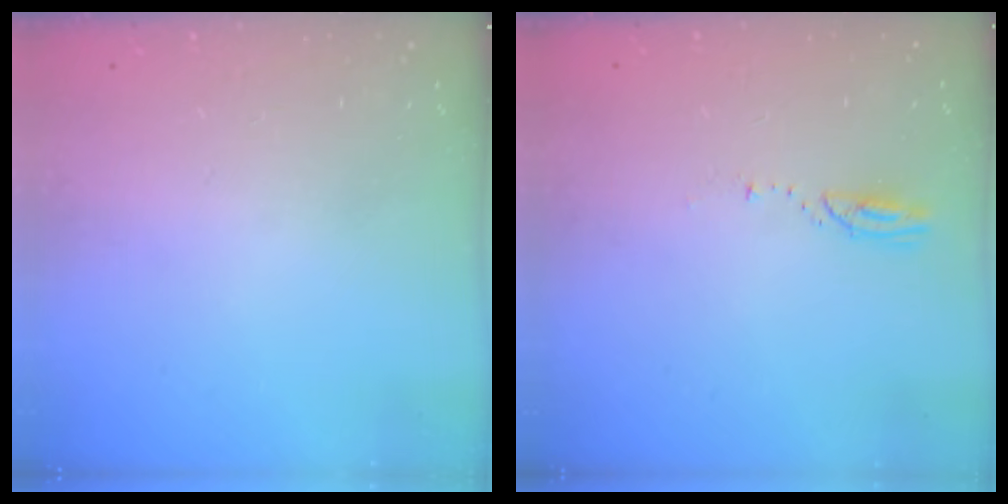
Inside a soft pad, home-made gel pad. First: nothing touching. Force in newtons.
{"total": 3.3, "press": 3.3, "slide": 0.3}